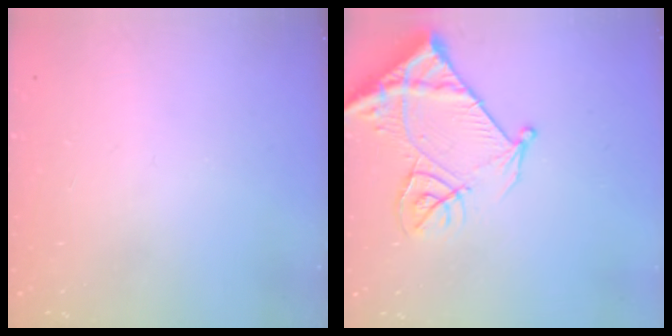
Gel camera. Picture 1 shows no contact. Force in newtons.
{"total": 13.7, "press": 13.6, "slide": 1.6}